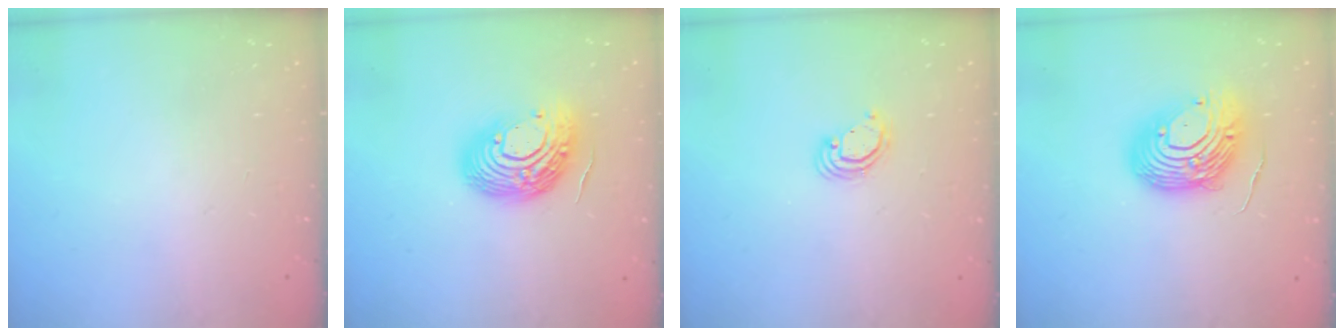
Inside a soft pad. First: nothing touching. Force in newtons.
{"total": 15.0, "press": 14.9, "slide": 1.5}
{"total": 3.6, "press": 3.6, "slide": 0.2}
{"total": 14.3, "press": 14.2, "slide": 1.4}